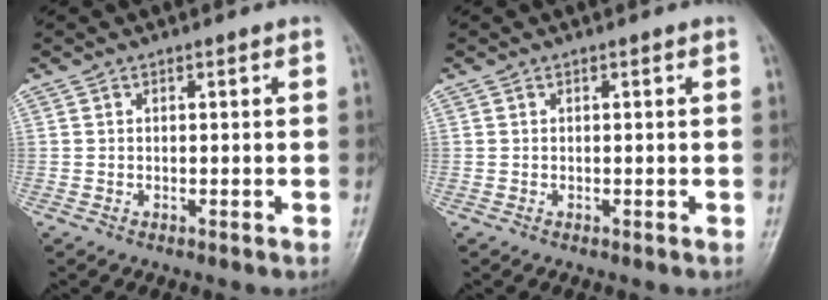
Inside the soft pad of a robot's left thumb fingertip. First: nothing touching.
{"total": 0.0}